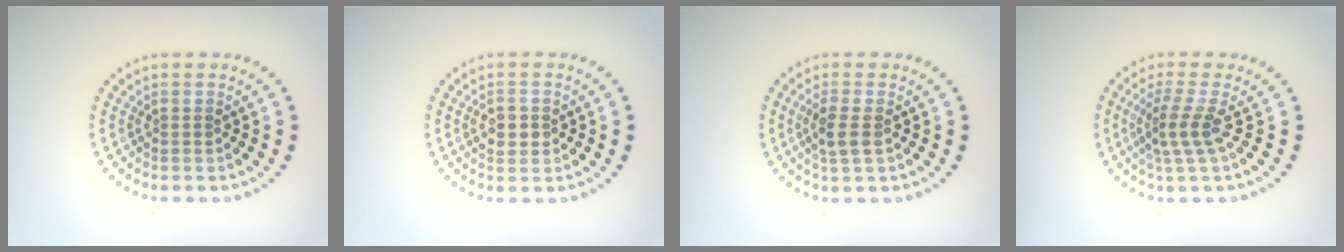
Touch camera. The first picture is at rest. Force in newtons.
{"total": 2.4, "press": 2.4, "slide": 0.1}
{"total": 2.3, "press": 2.1, "slide": 0.9}
{"total": 2.6, "press": 1.9, "slide": 1.8}